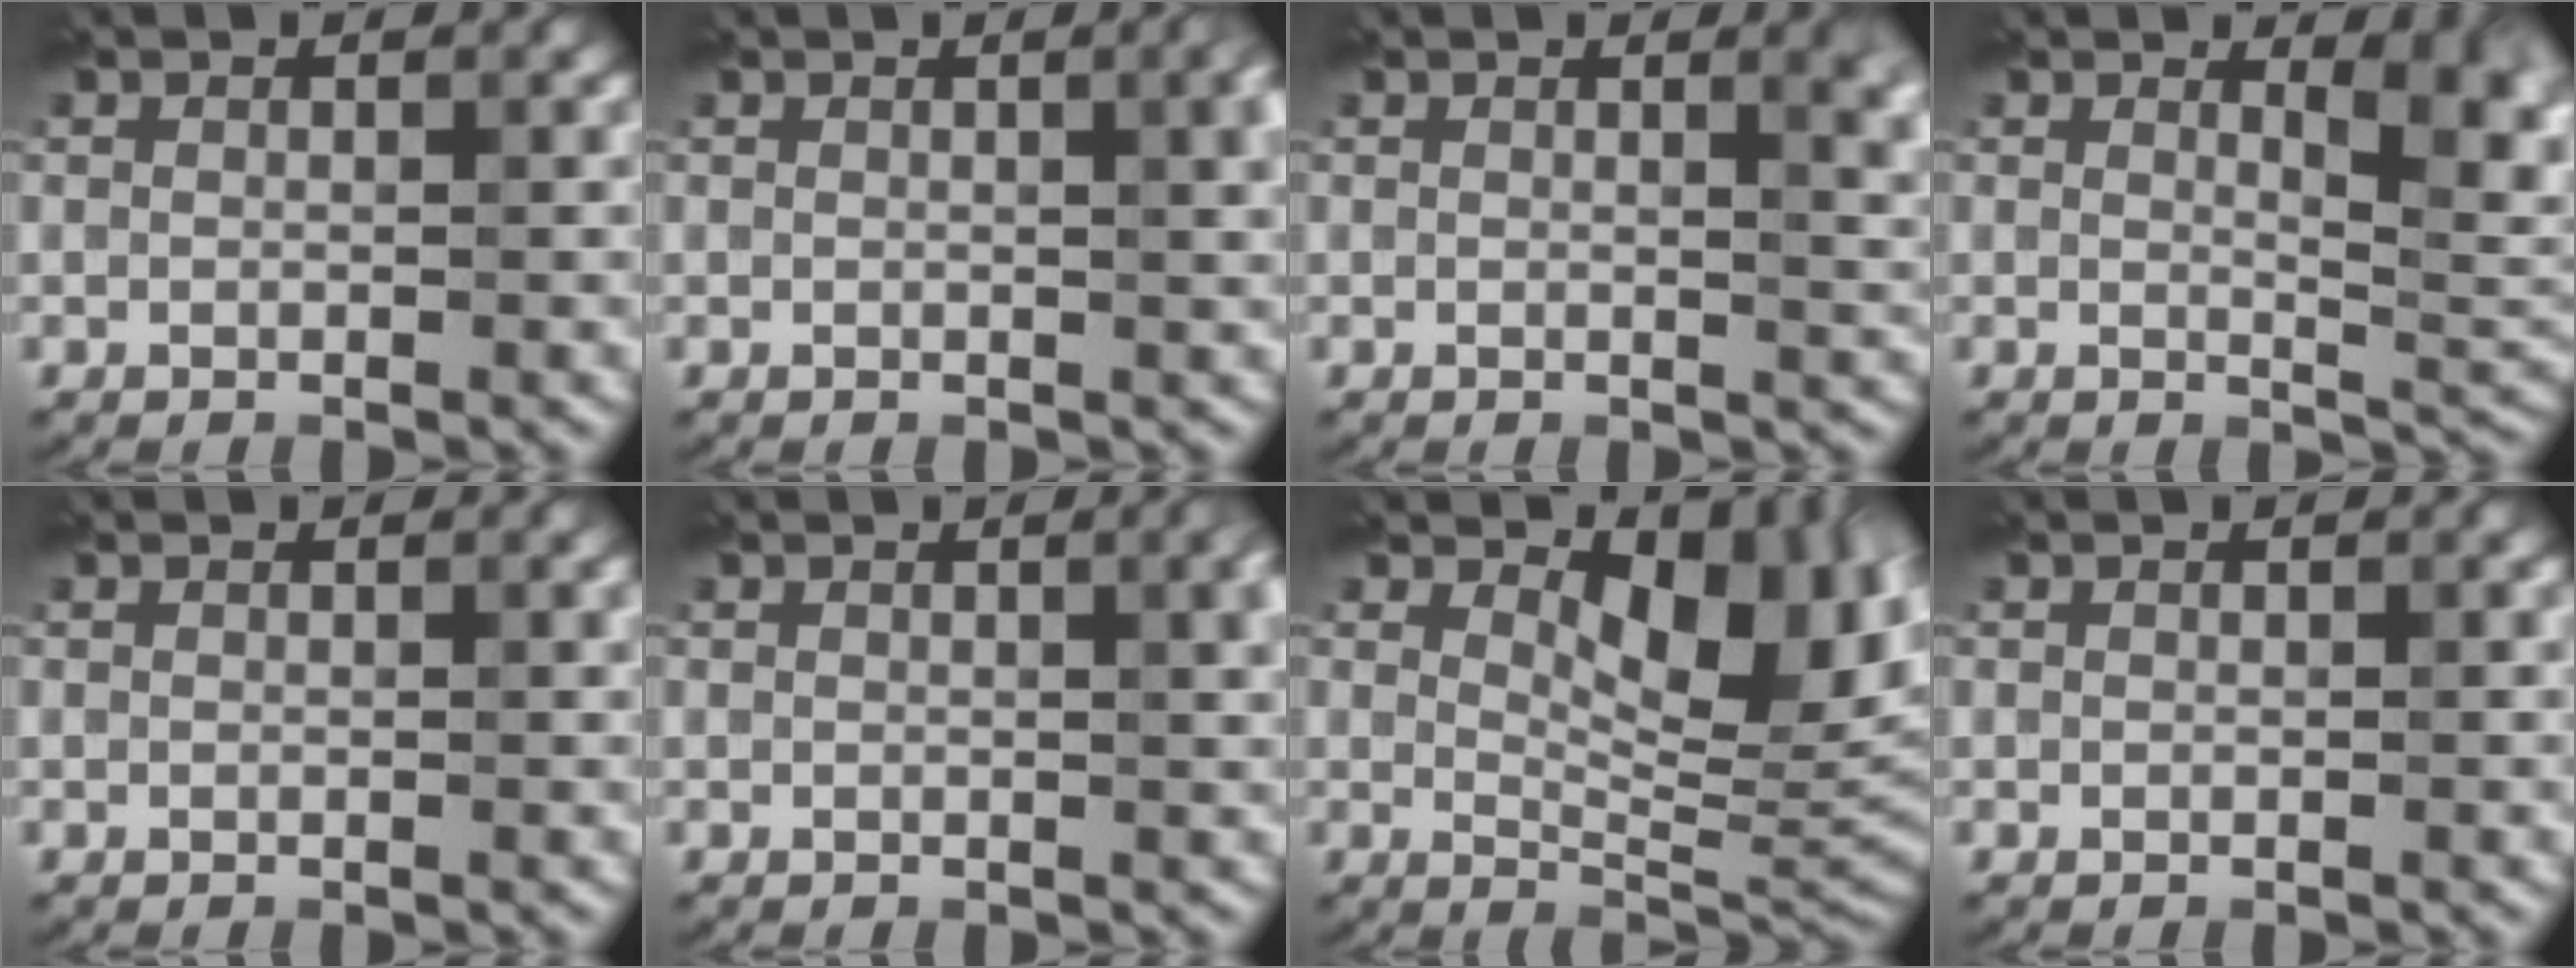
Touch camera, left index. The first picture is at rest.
{"total": 5.0, "force": [1.3, 2.2, 4.3], "torque": [-0.033, 0.008, 0.022]}
{"total": 4.5, "force": [1.5, 1.9, 3.8], "torque": [-0.026, -0.001, 0.022]}
{"total": 4.6, "force": [1.7, 1.6, 4.0], "torque": [-0.044, -0.005, 0.026]}
{"total": 0.6, "force": [0.3, 0.1, 0.5], "torque": [-0.006, -0.001, 0.004]}
{"total": 4.2, "force": [1.2, 1.7, 3.7], "torque": [-0.035, 0.004, 0.020]}
{"total": 8.6, "force": [3.1, 4.4, 6.7], "torque": [-0.093, -0.014, 0.049]}
{"total": 0.0}